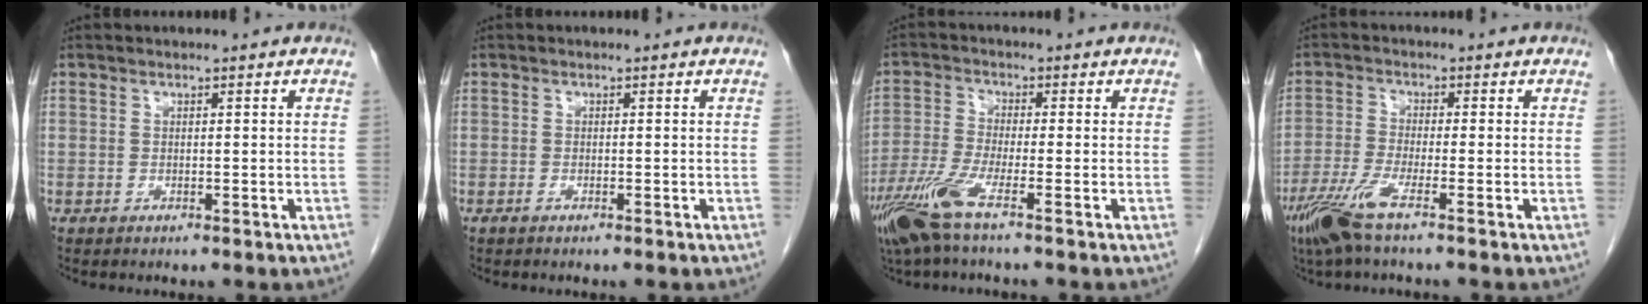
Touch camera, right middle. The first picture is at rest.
{"total": 0.5, "force": [-0.4, 0.0, 0.3], "torque": [-0.010, -0.001, -0.007]}
{"total": 7.5, "force": [-4.5, 0.3, 6.0], "torque": [-0.135, -0.018, -0.094]}
{"total": 6.4, "force": [-4.0, 0.2, 4.9], "torque": [-0.109, -0.016, -0.083]}